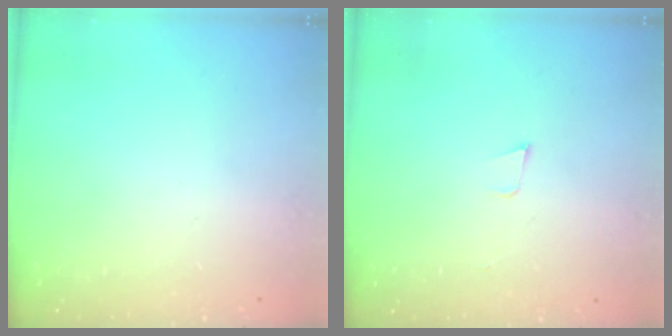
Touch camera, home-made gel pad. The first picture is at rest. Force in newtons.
{"total": 3.4, "press": 2.1, "slide": 2.7}